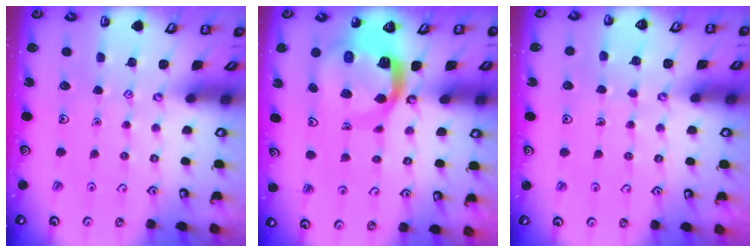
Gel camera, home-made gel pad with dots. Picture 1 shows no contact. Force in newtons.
{"total": 9.6, "press": 9.6, "slide": 1.3}
{"total": 3.2, "press": 3.2, "slide": 0.2}